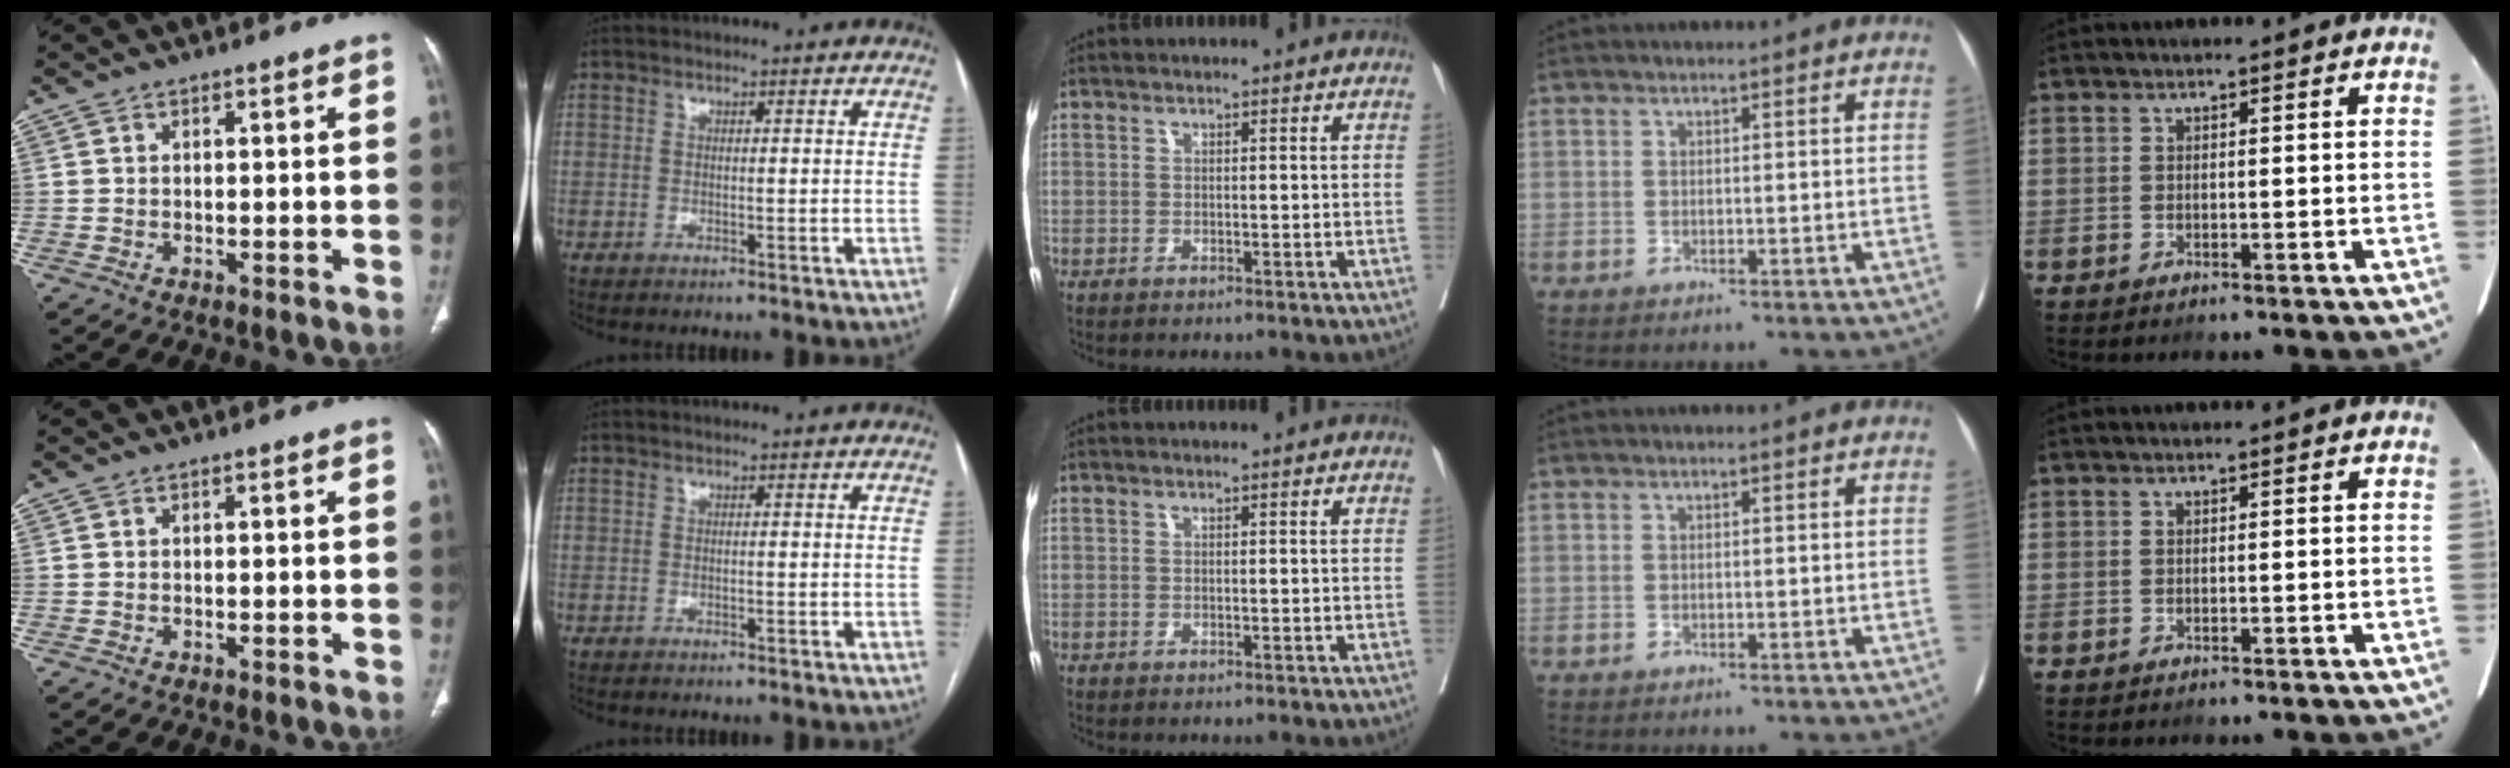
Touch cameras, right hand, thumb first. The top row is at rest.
{}